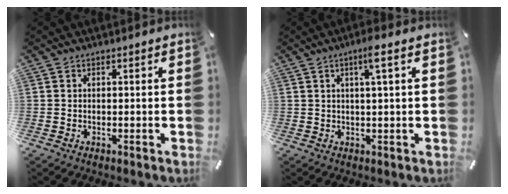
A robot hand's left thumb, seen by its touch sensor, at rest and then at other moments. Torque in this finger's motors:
{"motor_torque": [0.14, -0.09, 0.04, -0.07, 0.07]}